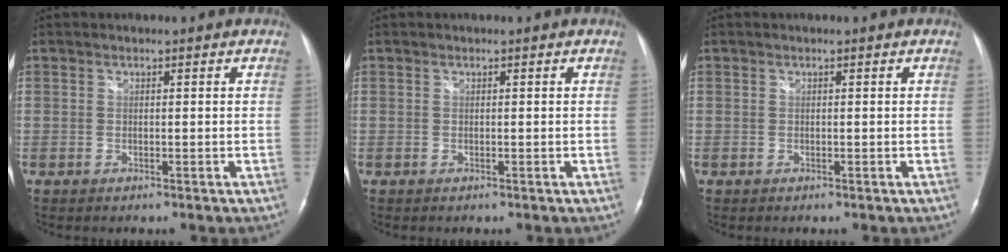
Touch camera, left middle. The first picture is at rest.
{"total": 0.0}
{"total": 0.0}